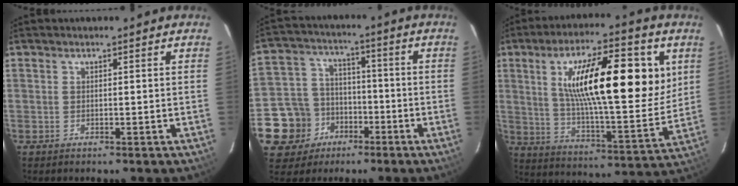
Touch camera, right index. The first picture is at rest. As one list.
[{"total": 13.3, "force": [-6.0, 11.4, 3.2], "torque": [-0.109, 0.035, -0.090]}, {"total": 24.2, "force": [7.5, 7.2, 21.8], "torque": [-0.354, 0.008, 0.119]}]